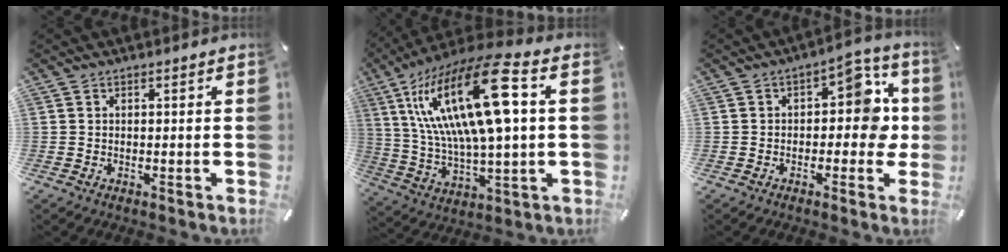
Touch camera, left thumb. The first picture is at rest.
{"total": 25.5, "force": [7.5, 8.5, 22.8], "torque": [-0.463, -0.024, 0.116]}
{"total": 10.8, "force": [1.4, 6.3, 8.6], "torque": [-0.096, -0.007, 0.018]}